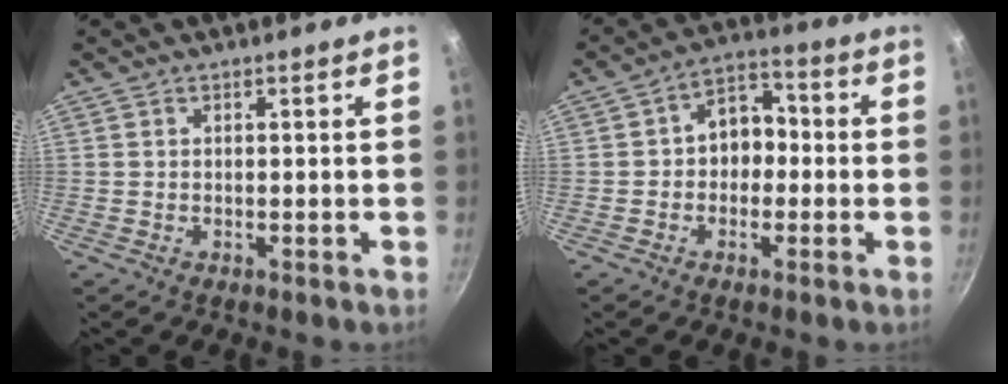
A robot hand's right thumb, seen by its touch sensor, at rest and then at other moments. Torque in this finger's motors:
{"motor_torque": [-0.44, 0.08, 0.04, 0.16, 0.05]}